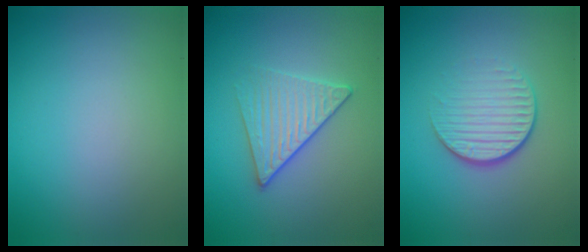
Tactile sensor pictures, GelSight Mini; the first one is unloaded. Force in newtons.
{"total": 3.2, "press": 3.0, "slide": 1.2}
{"total": 4.1, "press": 2.6, "slide": 3.2}